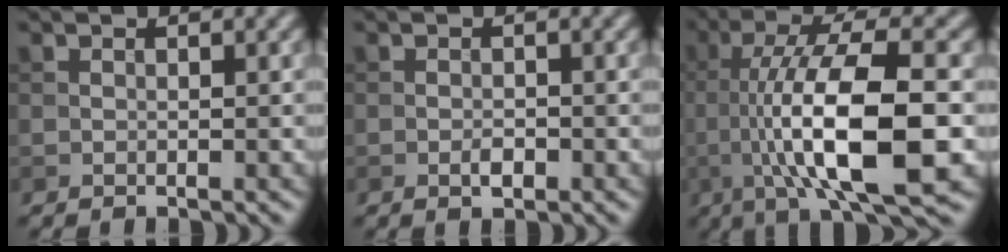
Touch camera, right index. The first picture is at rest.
{"total": 1.2, "force": [-0.5, 0.6, 0.9], "torque": [-0.015, 0.000, -0.010]}
{"total": 11.9, "force": [-1.8, 3.2, 11.3], "torque": [-0.186, 0.010, -0.032]}